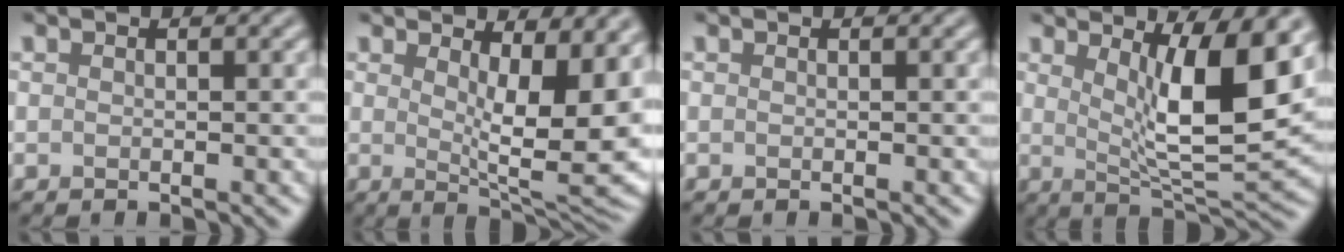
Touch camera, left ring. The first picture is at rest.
{"total": 10.2, "force": [2.4, 3.2, 9.3], "torque": [-0.116, -0.016, 0.040]}
{"total": 0.0}
{"total": 8.8, "force": [2.6, 2.0, 8.2], "torque": [-0.124, -0.016, 0.048]}